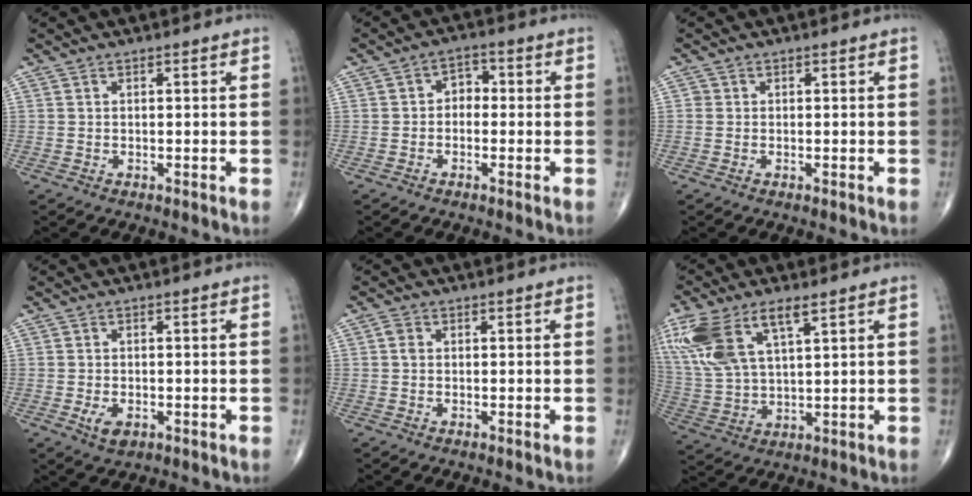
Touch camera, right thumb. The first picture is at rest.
{"total": 3.6, "force": [-0.4, 2.8, 2.3], "torque": [-0.014, 0.017, -0.019]}
{"total": 0.7, "force": [0.0, 0.6, 0.1], "torque": [0.003, 0.003, -0.001]}
{"total": 3.5, "force": [-1.1, 2.0, 2.6], "torque": [-0.043, -0.002, -0.013]}
{"total": 1.3, "force": [0.1, 1.0, 0.8], "torque": [-0.012, 0.002, -0.001]}
{"total": 15.4, "force": [7.4, 6.5, 11.8], "torque": [-0.263, -0.011, 0.151]}